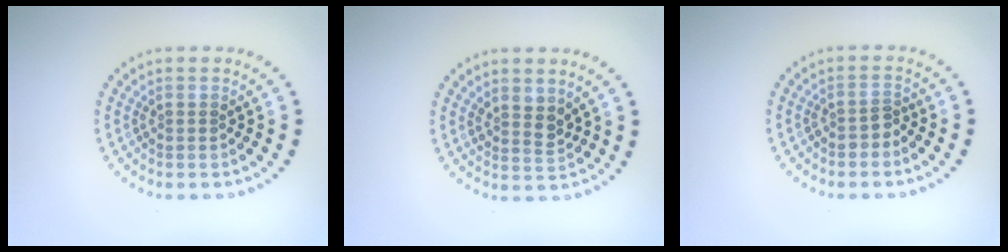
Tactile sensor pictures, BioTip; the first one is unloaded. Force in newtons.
{"total": 1.9, "press": 1.6, "slide": 1.1}
{"total": 1.2, "press": 1.0, "slide": 0.7}